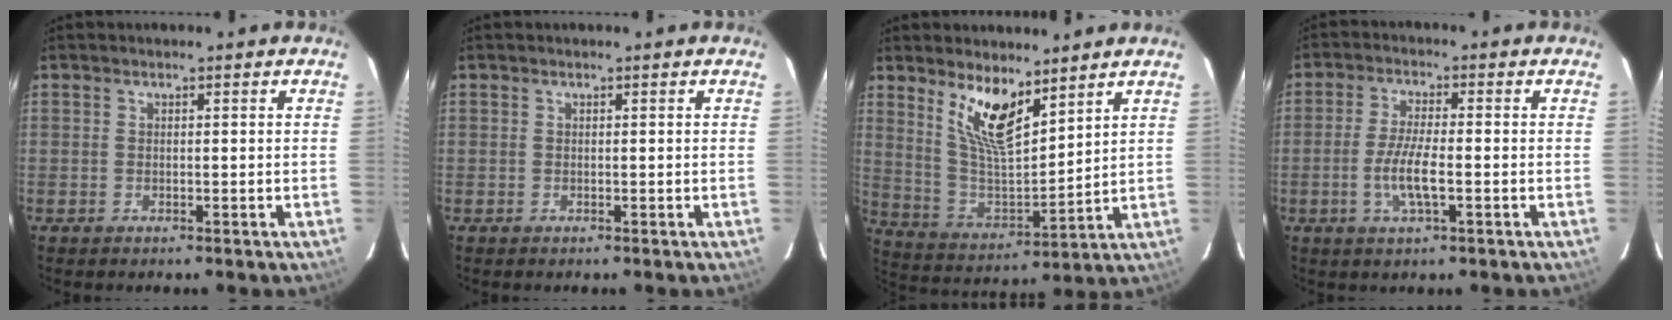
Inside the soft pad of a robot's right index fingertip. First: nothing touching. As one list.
[{"total": 0.0}, {"total": 11.8, "force": [7.7, 3.8, 8.1], "torque": [-0.157, -0.006, 0.159]}, {"total": 6.5, "force": [-1.9, 1.4, 6.1], "torque": [-0.123, -0.004, -0.038]}]